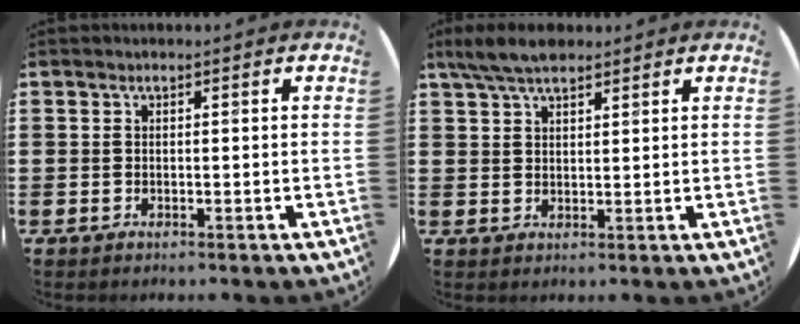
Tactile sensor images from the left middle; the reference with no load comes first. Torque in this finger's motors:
{"motor_torque": [0.12, -0.21, 0.10, 0.03]}